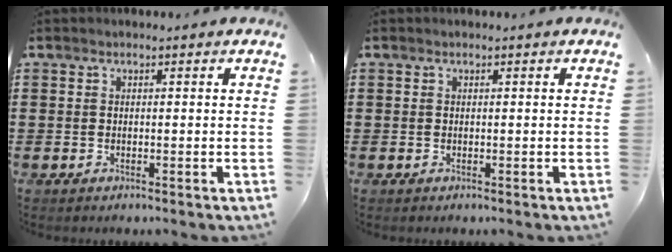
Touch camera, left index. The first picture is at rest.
{"total": 0.0}